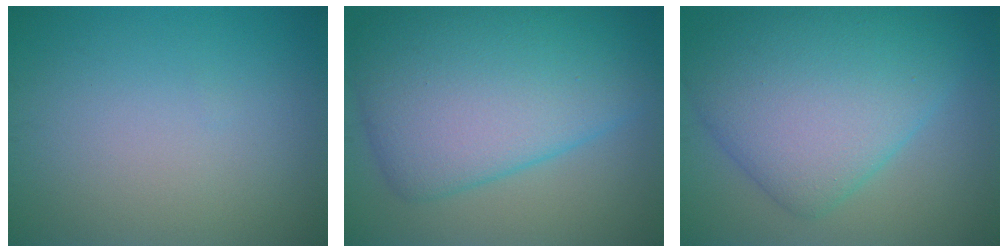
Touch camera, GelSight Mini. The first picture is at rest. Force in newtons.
{"total": 11.0, "press": 11.0, "slide": 0.2}
{"total": 9.5, "press": 9.5, "slide": 0.1}